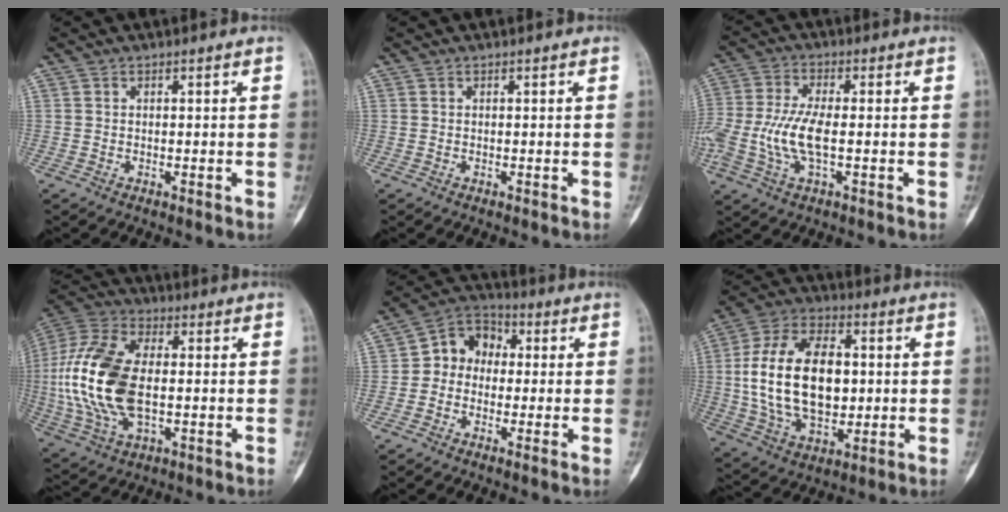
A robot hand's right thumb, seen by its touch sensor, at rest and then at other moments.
{"total": 0.0}
{"total": 10.6, "force": [-1.8, 4.4, 9.5], "torque": [-0.227, 0.009, -0.035]}
{"total": 20.0, "force": [-0.9, 10.9, 16.8], "torque": [-0.365, 0.006, -0.015]}
{"total": 8.0, "force": [-0.4, 6.6, 4.5], "torque": [-0.042, 0.030, -0.027]}
{"total": 20.9, "force": [1.0, 12.6, 16.7], "torque": [-0.295, 0.007, 0.023]}